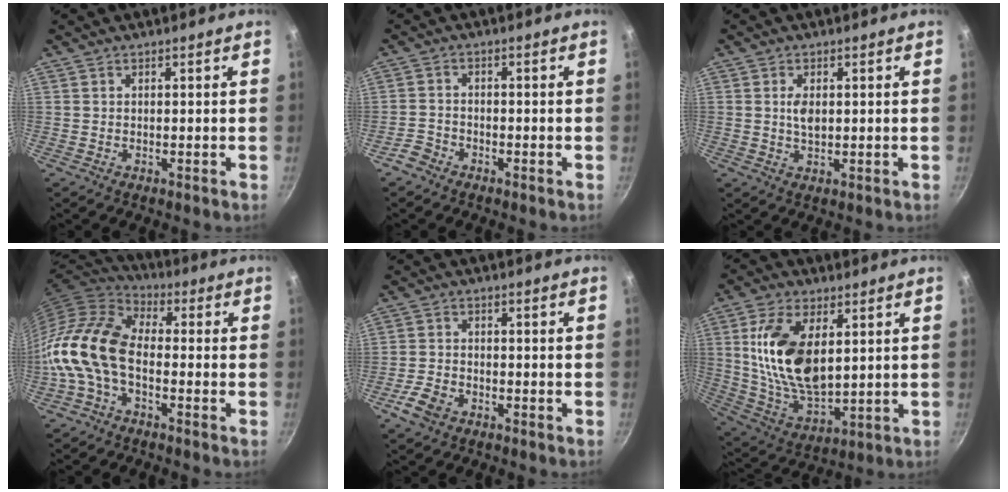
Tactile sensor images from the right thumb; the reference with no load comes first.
{"total": 3.0, "force": [-2.3, 1.7, 0.8], "torque": [-0.016, 0.024, -0.046]}
{"total": 3.1, "force": [0.6, 1.8, 2.5], "torque": [-0.039, -0.001, 0.012]}
{"total": 13.3, "force": [-3.2, 8.0, 10.1], "torque": [-0.188, 0.038, -0.083]}
{"total": 5.1, "force": [-2.9, 3.0, 2.8], "torque": [-0.058, 0.019, -0.057]}
{"total": 17.2, "force": [4.0, 9.3, 13.9], "torque": [-0.253, -0.021, 0.087]}